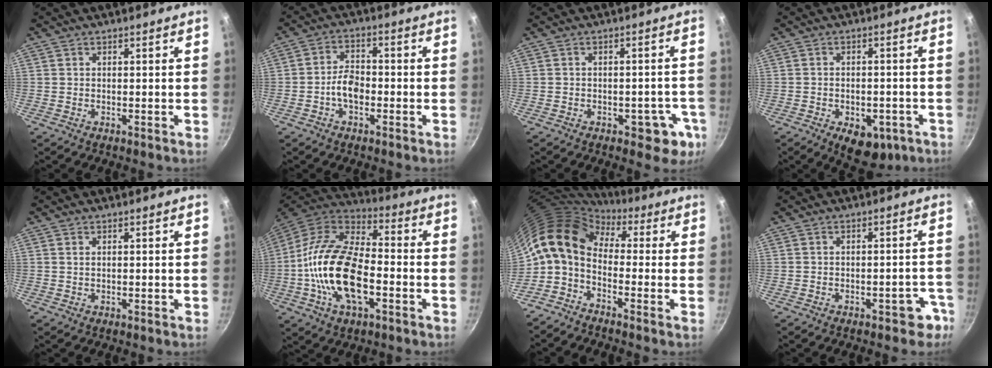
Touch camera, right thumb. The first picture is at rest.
{"total": 5.3, "force": [-1.8, 3.3, 3.8], "torque": [-0.053, 0.028, -0.037]}
{"total": 6.6, "force": [-2.9, 4.0, 4.5], "torque": [-0.014, 0.026, -0.023]}
{"total": 9.4, "force": [-4.3, 5.4, 6.4], "torque": [-0.054, 0.013, -0.046]}
{"total": 0.7, "force": [0.3, 0.4, 0.5], "torque": [-0.009, 0.001, 0.005]}
{"total": 21.0, "force": [-4.5, 10.9, 17.4], "torque": [-0.318, 0.034, -0.098]}
{"total": 10.1, "force": [1.3, 6.3, 7.8], "torque": [-0.134, 0.022, 0.004]}
{"total": 4.4, "force": [-2.8, 2.4, 2.5], "torque": [0.001, 0.036, -0.019]}